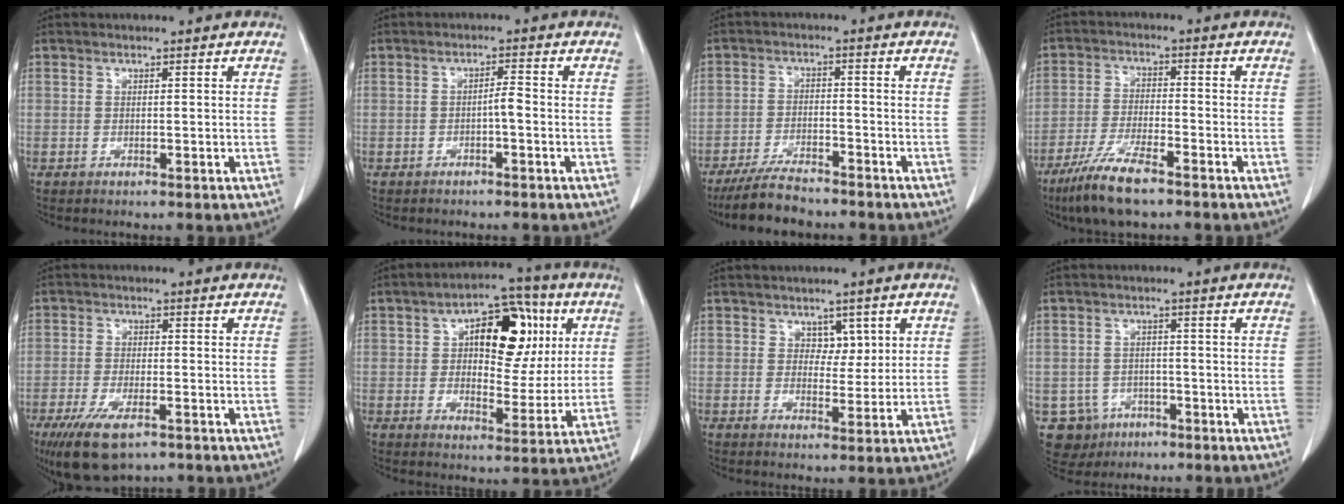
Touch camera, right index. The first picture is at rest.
{"total": 1.8, "force": [-0.6, 0.2, 1.7], "torque": [-0.026, 0.003, -0.012]}
{"total": 7.7, "force": [-6.7, 1.9, 3.3], "torque": [-0.061, -0.018, -0.118]}
{"total": 9.2, "force": [-6.5, 1.5, 6.3], "torque": [-0.126, -0.021, -0.119]}
{"total": 9.1, "force": [-5.8, 3.2, 6.3], "torque": [-0.116, -0.018, -0.096]}
{"total": 13.6, "force": [3.9, 7.0, 11.0], "torque": [-0.154, 0.034, 0.062]}
{"total": 3.3, "force": [1.4, 2.2, 2.0], "torque": [-0.018, 0.001, 0.023]}
{"total": 6.3, "force": [-2.8, 5.6, 0.6], "torque": [-0.014, 0.008, -0.036]}